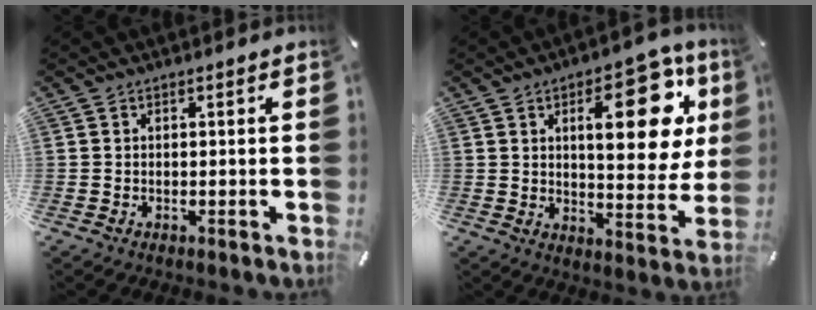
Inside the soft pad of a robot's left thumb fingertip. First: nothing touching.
{"total": 20.8, "force": [7.5, 9.1, 17.2], "torque": [-0.224, -0.025, 0.110]}